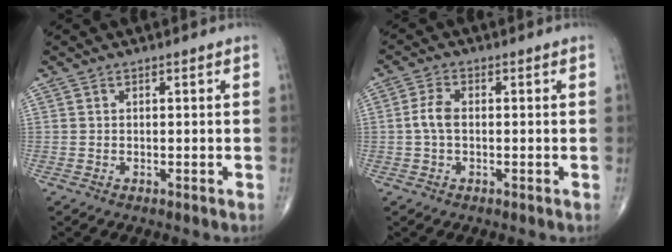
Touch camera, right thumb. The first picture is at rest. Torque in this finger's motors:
{"motor_torque": [0.27, 0.23, 0.64, -0.15, 0.01]}